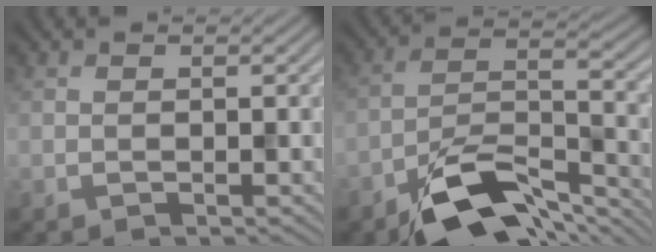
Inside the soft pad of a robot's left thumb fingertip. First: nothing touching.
{"total": 11.6, "force": [-8.3, 4.0, 6.9], "torque": [-0.119, -0.002, -0.161]}